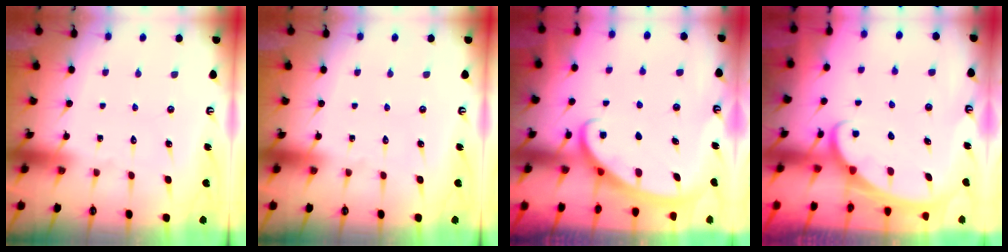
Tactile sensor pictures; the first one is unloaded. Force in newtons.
{"total": 0.0}
{"total": 2.6, "press": 2.6, "slide": 0.3}
{"total": 2.2, "press": 2.2, "slide": 0.2}